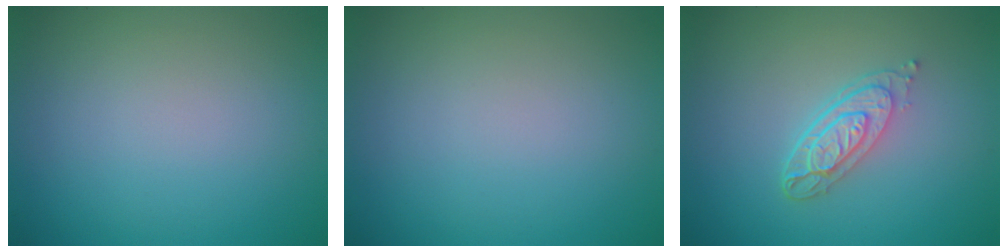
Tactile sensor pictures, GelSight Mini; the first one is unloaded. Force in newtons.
{"total": 0.0}
{"total": 3.7, "press": 2.7, "slide": 2.4}